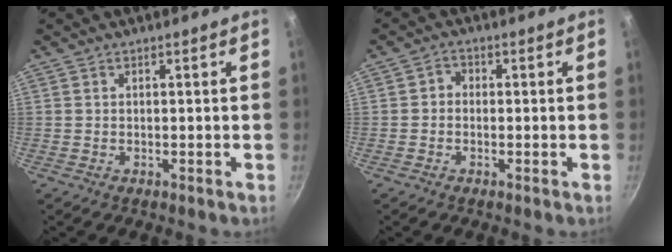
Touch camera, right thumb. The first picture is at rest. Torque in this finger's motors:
{"motor_torque": [-0.31, 0.22, -0.14, 0.04, -0.06]}